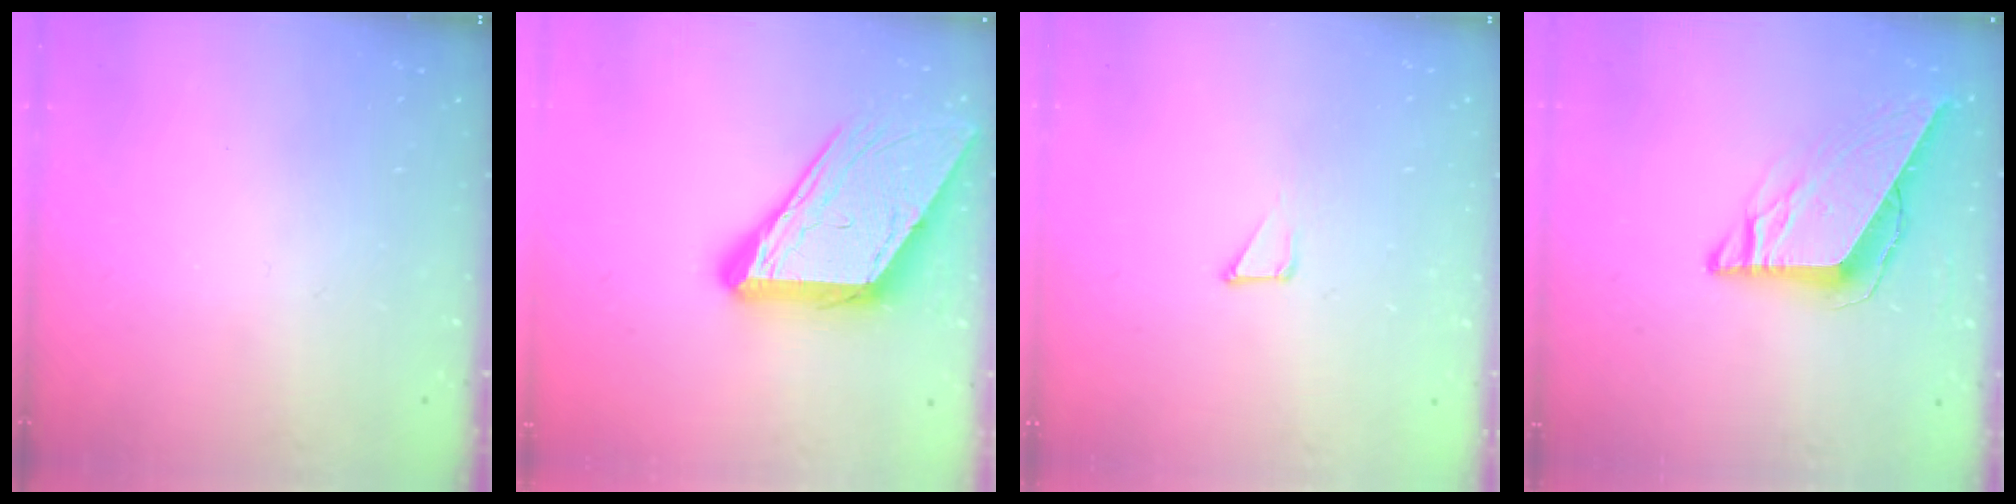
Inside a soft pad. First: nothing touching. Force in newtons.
{"total": 16.3, "press": 16.2, "slide": 1.9}
{"total": 1.2, "press": 1.2, "slide": 0.0}
{"total": 9.8, "press": 9.7, "slide": 1.1}